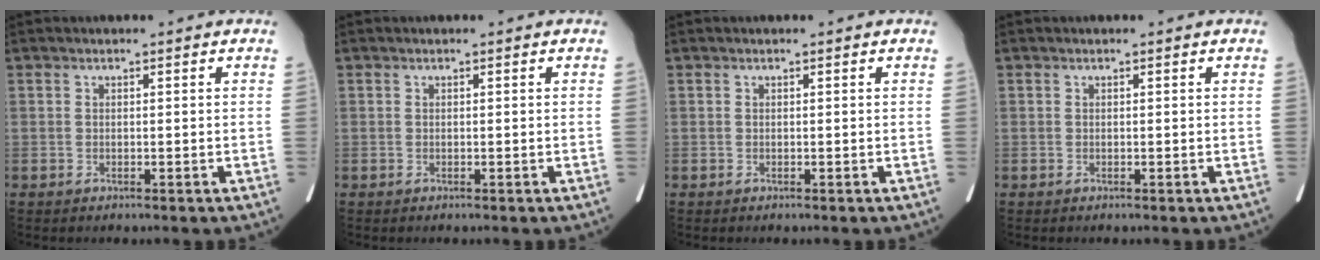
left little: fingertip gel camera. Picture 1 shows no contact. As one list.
[{"total": 0.0}, {"total": 0.0}, {"total": 0.0}]